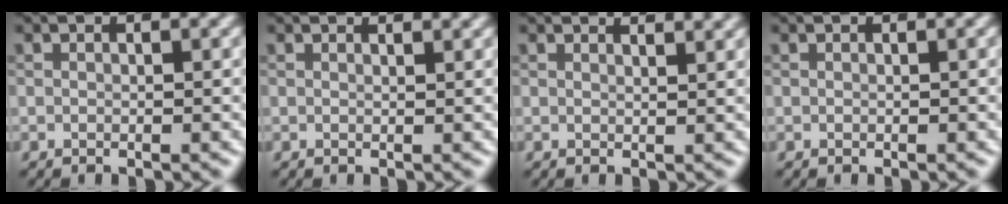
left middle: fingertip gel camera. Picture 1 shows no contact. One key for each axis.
{"total": 1.8, "fx": 1.7, "fy": 0.3, "fz": 0.6, "tx": -0.012, "ty": 0.003, "tz": 0.014}
{"total": 3.5, "fx": 3.0, "fy": 1.0, "fz": 1.4, "tx": -0.001, "ty": 0.015, "tz": 0.016}
{"total": 0.0}